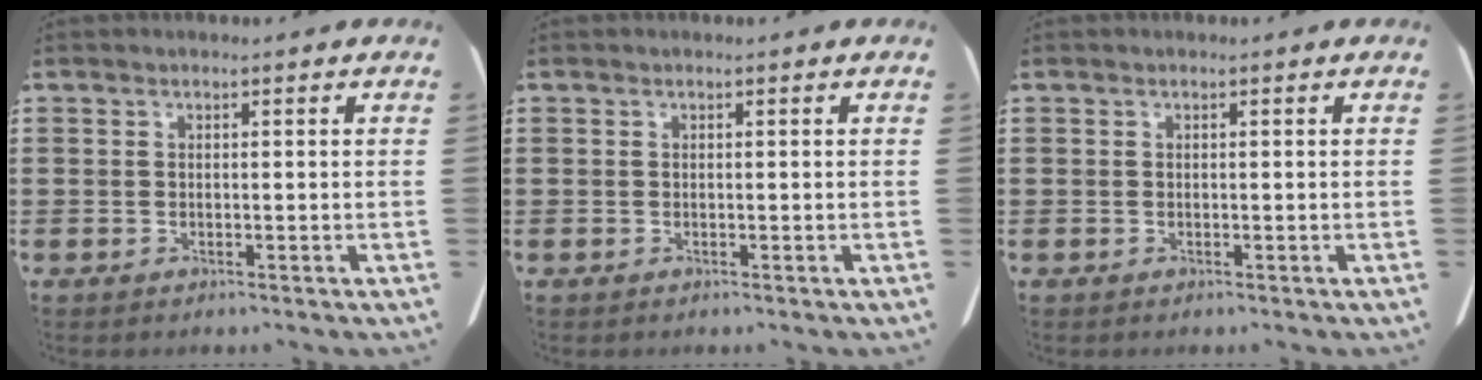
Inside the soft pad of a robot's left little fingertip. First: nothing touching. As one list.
[{"total": 0.0}, {"total": 0.0}]